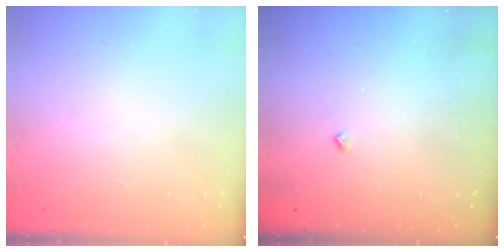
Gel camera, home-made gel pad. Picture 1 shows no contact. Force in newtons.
{"total": 2.2, "press": 2.1, "slide": 0.4}